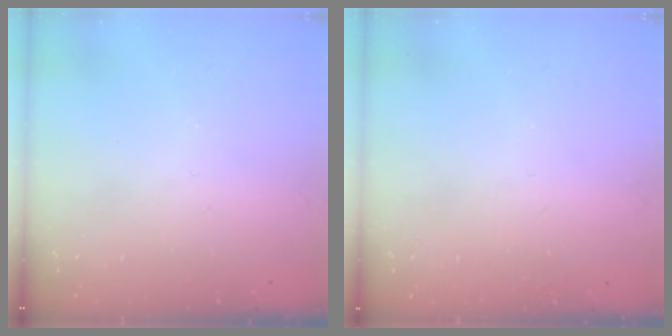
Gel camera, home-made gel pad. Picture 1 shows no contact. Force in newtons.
{"total": 1.5, "press": 1.5, "slide": 0.1}